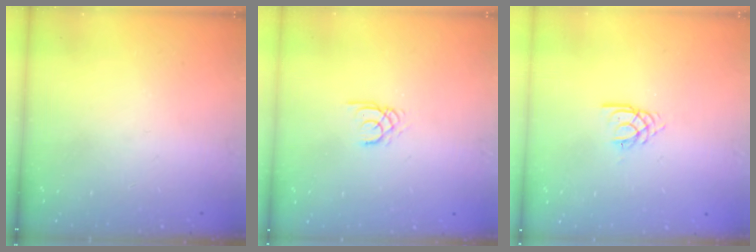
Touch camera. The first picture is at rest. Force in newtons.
{"total": 1.7, "press": 1.7, "slide": 0.2}
{"total": 2.1, "press": 2.1, "slide": 0.3}